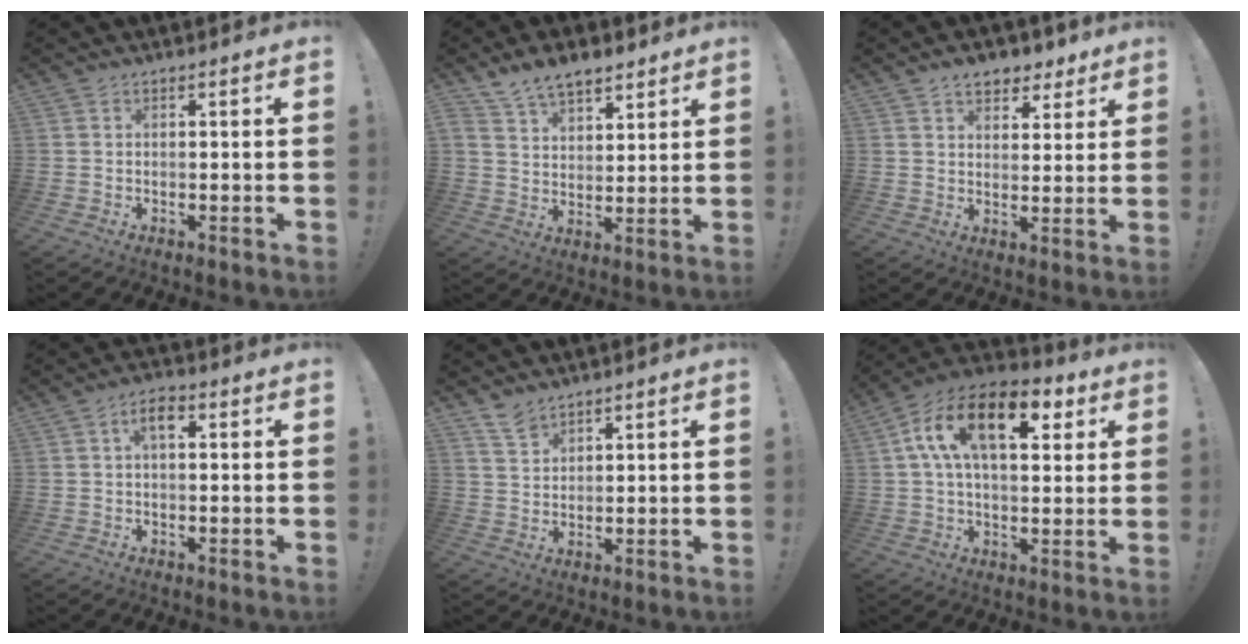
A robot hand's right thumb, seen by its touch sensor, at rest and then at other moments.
{"total": 8.9, "force": [7.0, 4.3, 3.5], "torque": [-0.061, -0.036, 0.134]}
{"total": 7.6, "force": [5.2, 4.7, 2.9], "torque": [-0.035, -0.029, 0.095]}
{"total": 4.6, "force": [1.1, 2.1, 3.9], "torque": [-0.065, 0.008, 0.015]}
{"total": 5.4, "force": [4.6, 2.5, 1.2], "torque": [-0.026, -0.028, 0.089]}
{"total": 18.3, "force": [6.6, 9.5, 14.2], "torque": [-0.229, -0.009, 0.107]}